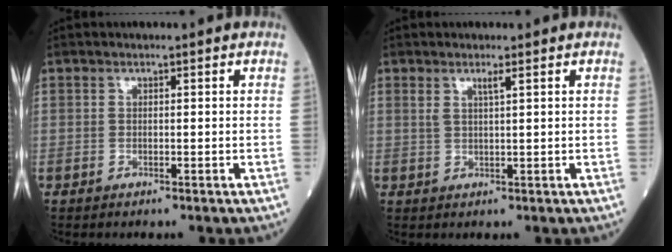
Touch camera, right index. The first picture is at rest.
{"total": 1.6, "force": [1.0, -0.2, 1.3], "torque": [-0.029, -0.001, 0.020]}